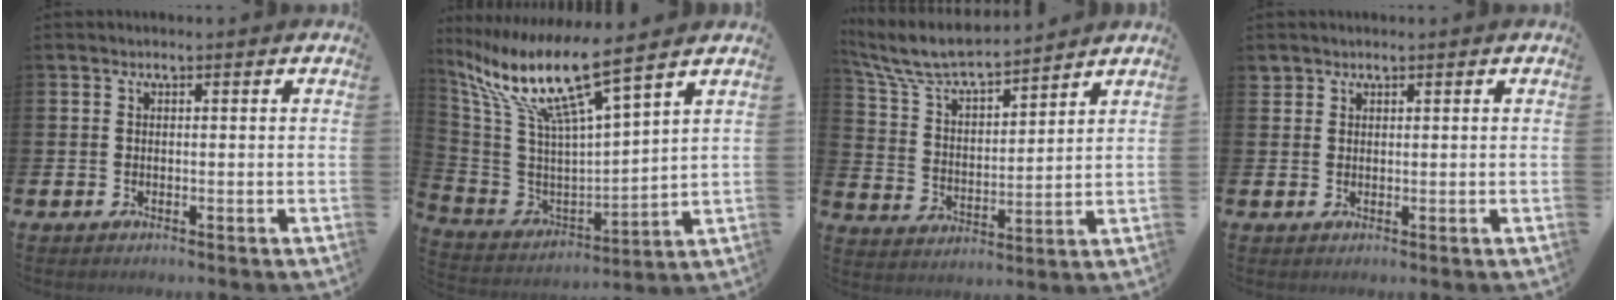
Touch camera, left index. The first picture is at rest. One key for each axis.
{"total": 11.2, "fx": 8.2, "fy": 1.2, "fz": 7.5, "tx": -0.182, "ty": -0.049, "tz": 0.134}
{"total": 7.8, "fx": 7.3, "fy": 1.2, "fz": 2.6, "tx": -0.079, "ty": -0.050, "tz": 0.127}
{"total": 1.5, "fx": 1.3, "fy": 0.6, "fz": 0.0, "tx": 0.007, "ty": 0.000, "tz": 0.024}